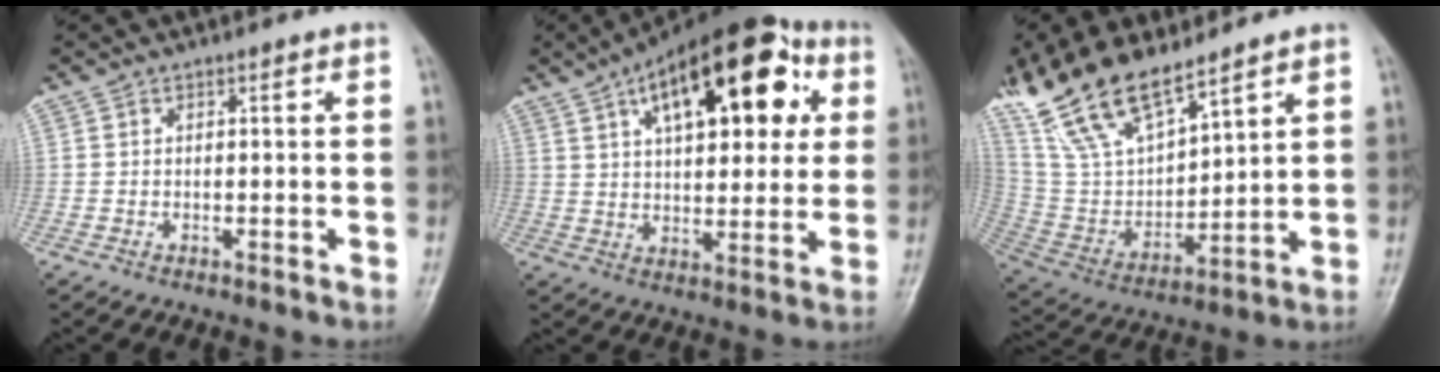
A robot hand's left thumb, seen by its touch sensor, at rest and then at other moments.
{"total": 22.6, "force": [8.8, 10.8, 17.8], "torque": [-0.237, 0.010, 0.133]}
{"total": 18.3, "force": [13.6, 7.1, 9.9], "torque": [-0.173, -0.052, 0.275]}